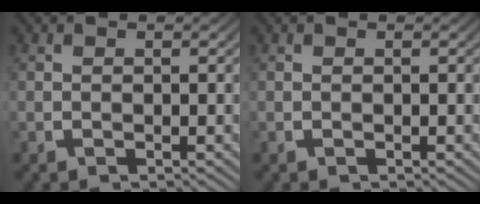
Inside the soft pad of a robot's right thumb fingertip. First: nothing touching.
{"total": 0.0}